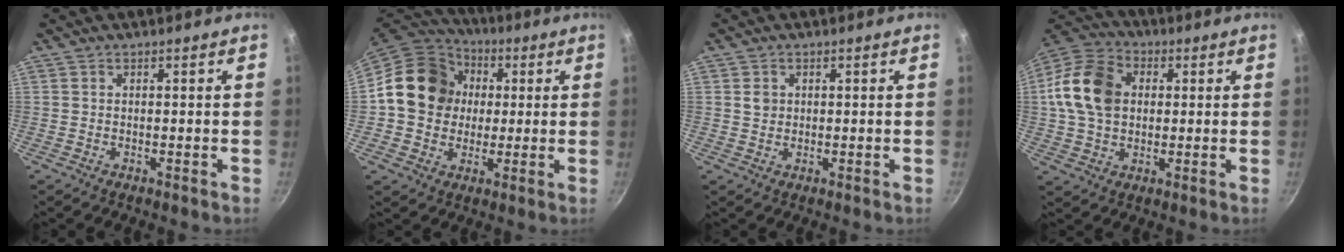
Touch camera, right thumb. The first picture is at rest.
{"total": 16.6, "force": [2.0, 14.2, 8.3], "torque": [-0.113, 0.026, 0.021]}
{"total": 1.9, "force": [0.4, 1.7, 0.8], "torque": [-0.007, 0.002, 0.007]}
{"total": 15.1, "force": [1.9, 11.2, 9.9], "torque": [-0.169, 0.020, 0.020]}